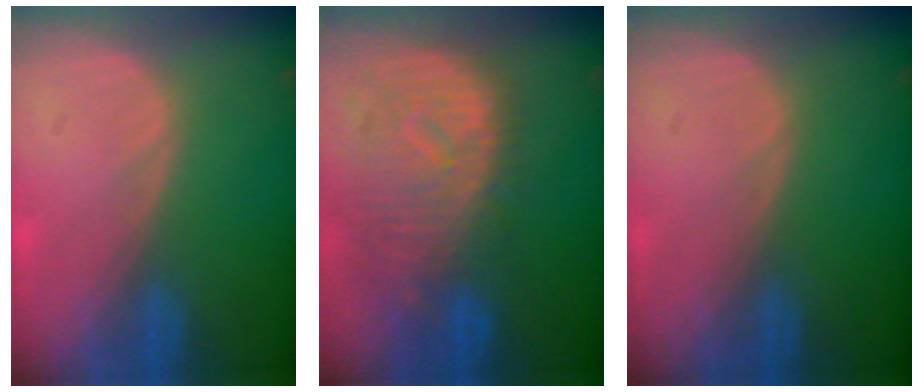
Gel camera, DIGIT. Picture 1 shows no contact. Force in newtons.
{"total": 11.0, "press": 9.6, "slide": 5.4}
{"total": 0.0}